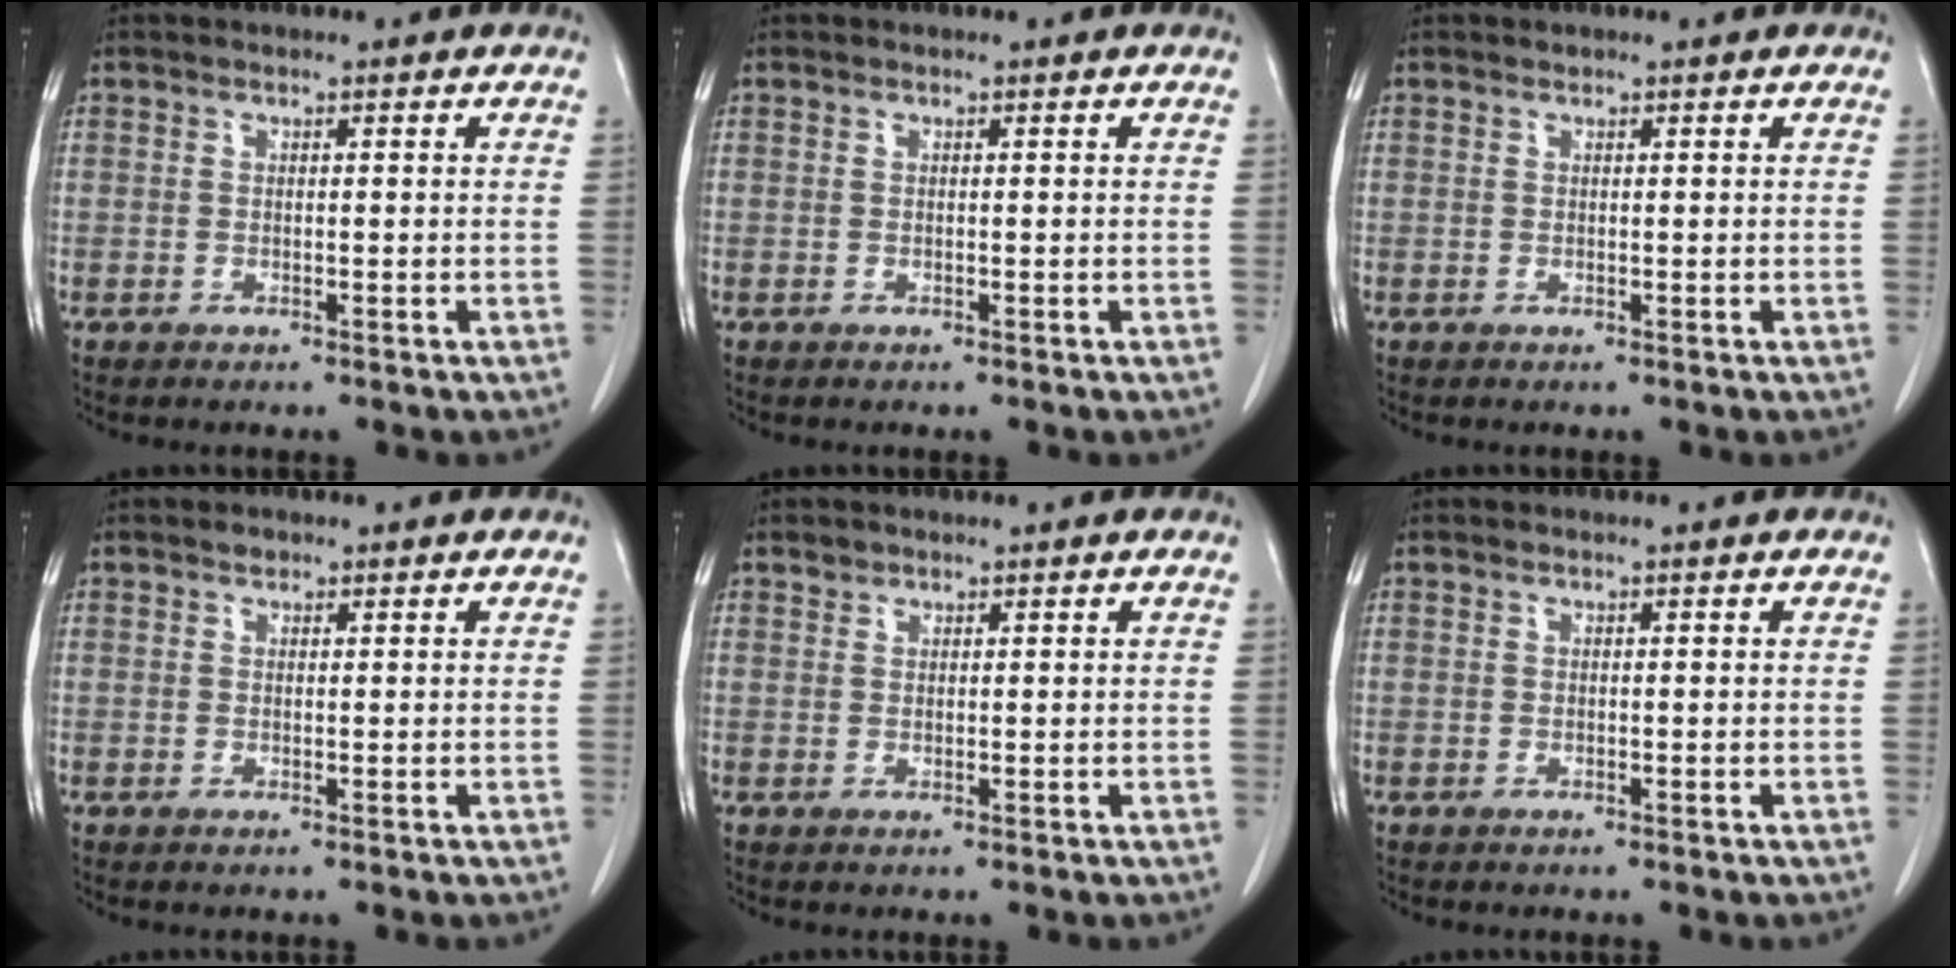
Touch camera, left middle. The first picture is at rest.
{"total": 0.0}
{"total": 0.0}
{"total": 0.6, "force": [0.5, 0.4, 0.1], "torque": [-0.004, -0.002, 0.006]}
{"total": 0.9, "force": [0.7, 0.5, 0.0], "torque": [0.006, 0.001, 0.009]}
{"total": 0.0}